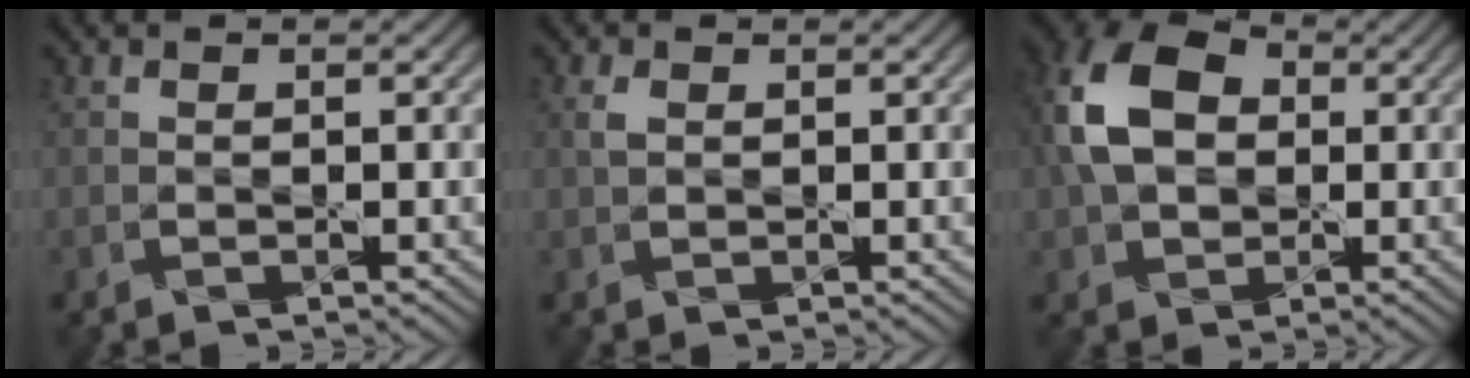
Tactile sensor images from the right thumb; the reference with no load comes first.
{"total": 1.3, "force": [0.5, 0.8, 0.9], "torque": [-0.025, 0.002, 0.009]}
{"total": 11.0, "force": [1.4, 7.8, 7.6], "torque": [-0.192, 0.020, 0.012]}